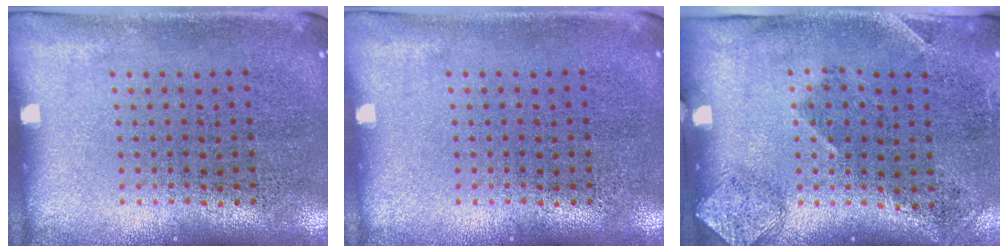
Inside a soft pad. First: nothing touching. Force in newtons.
{"total": 0.0}
{"total": 1.9, "press": 1.2, "slide": 1.4}